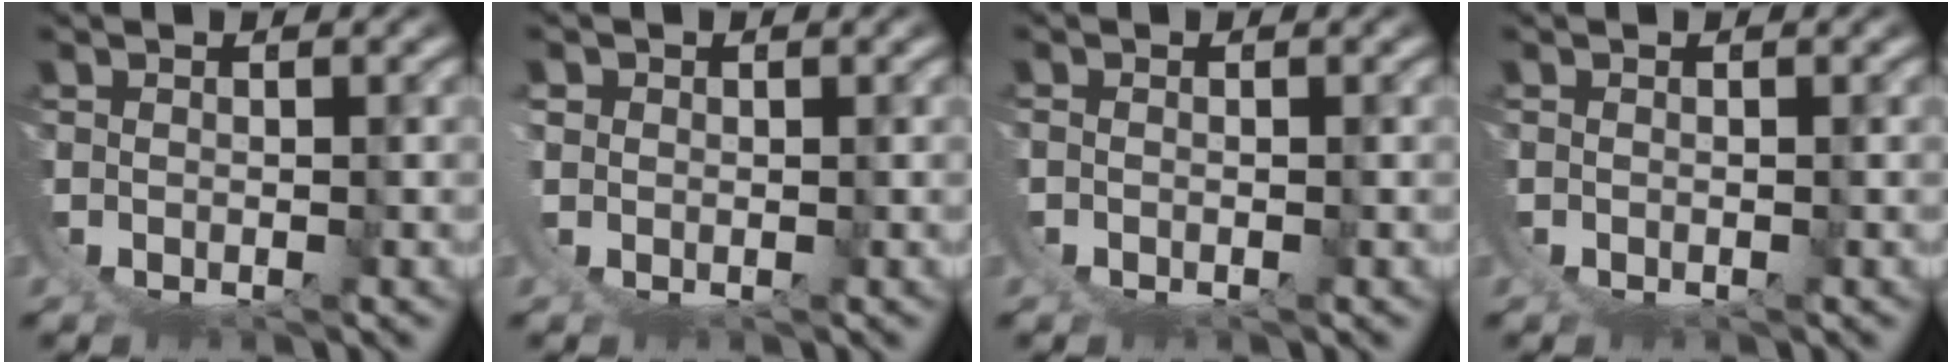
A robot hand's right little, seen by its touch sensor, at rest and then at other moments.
{"total": 0.9, "force": [0.6, 0.6, 0.3], "torque": [-0.012, -0.003, 0.012]}
{"total": 0.8, "force": [-0.1, -0.7, 0.3], "torque": [0.001, 0.002, -0.004]}
{"total": 0.5, "force": [-0.1, -0.5, 0.1], "torque": [0.003, 0.001, -0.003]}